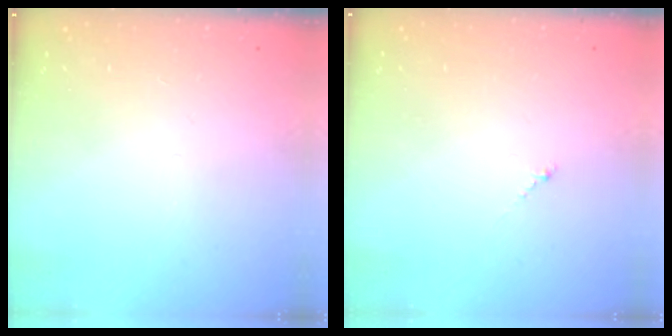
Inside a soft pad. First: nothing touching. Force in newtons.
{"total": 0.7, "press": 0.6, "slide": 0.4}